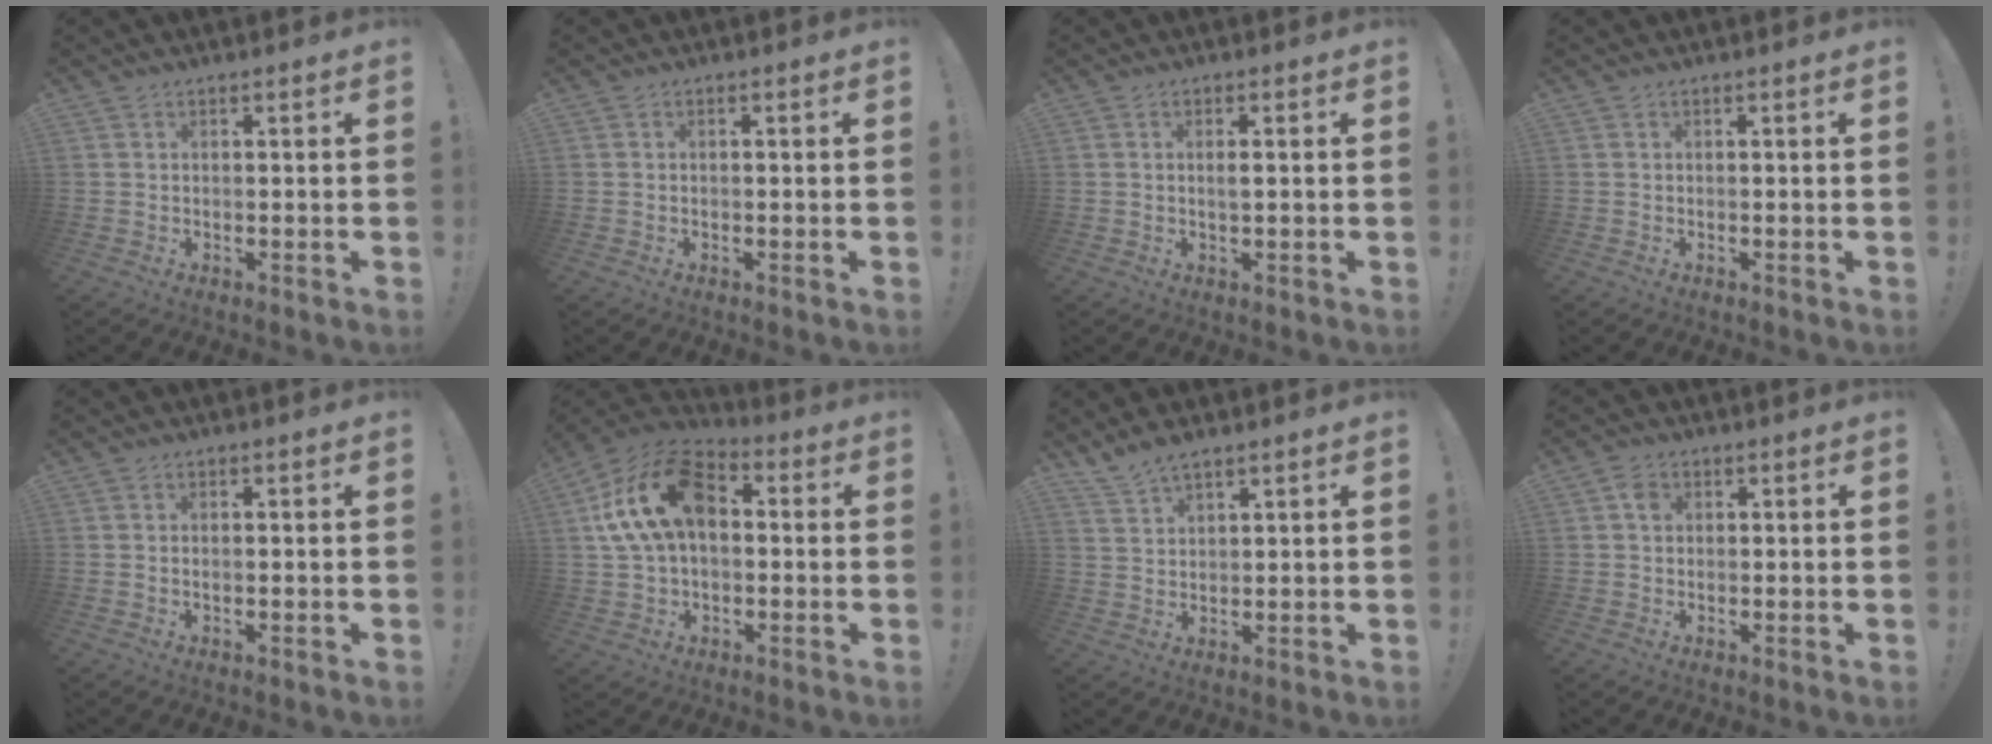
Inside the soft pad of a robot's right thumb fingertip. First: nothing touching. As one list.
[{"total": 0.0}, {"total": 1.6, "force": [0.1, 0.3, 1.6], "torque": [-0.028, -0.002, 0.000]}, {"total": 0.0}, {"total": 0.6, "force": [-0.1, 0.2, 0.5], "torque": [-0.008, -0.001, -0.003]}, {"total": 19.1, "force": [4.1, 12.1, 14.2], "torque": [-0.259, 0.011, 0.079]}, {"total": 4.9, "force": [4.2, 1.3, 2.2], "torque": [-0.048, -0.022, 0.080]}, {"total": 2.6, "force": [0.6, 2.1, 1.5], "torque": [-0.015, 0.000, 0.007]}]